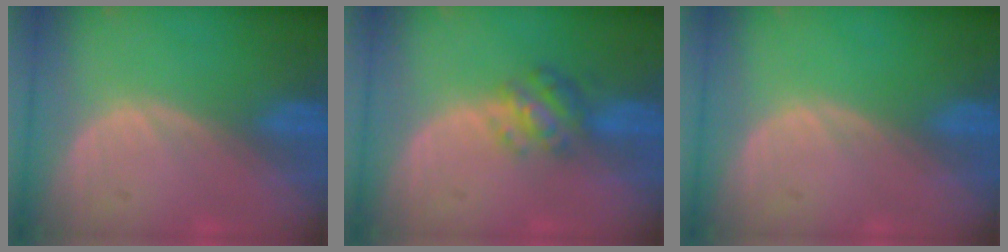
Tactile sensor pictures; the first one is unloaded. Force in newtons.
{"total": 4.9, "press": 4.5, "slide": 2.0}
{"total": 0.0}